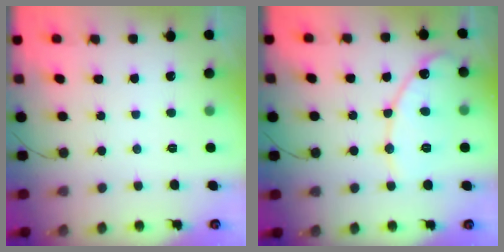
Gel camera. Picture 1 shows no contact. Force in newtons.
{"total": 12.2, "press": 12.1, "slide": 1.0}